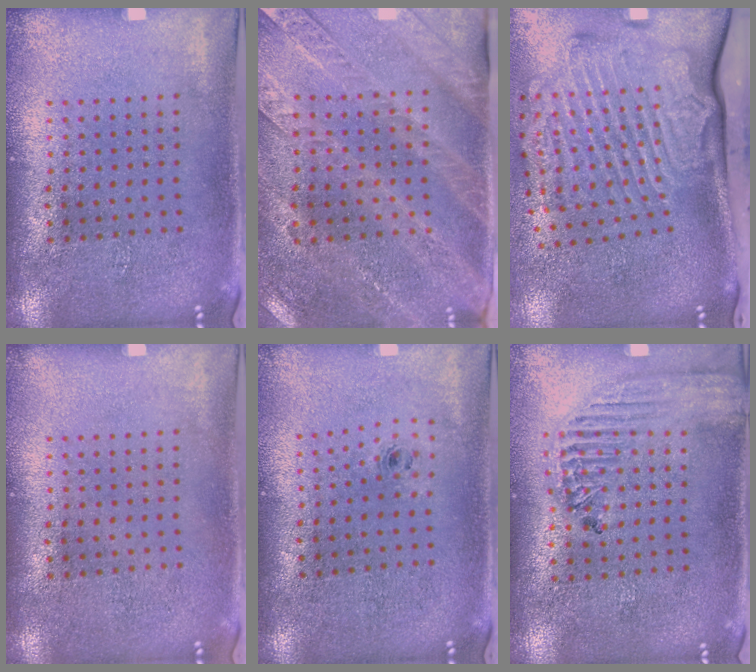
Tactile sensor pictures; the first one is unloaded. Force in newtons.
{"total": 2.9, "press": 2.7, "slide": 1.2}
{"total": 3.3, "press": 2.3, "slide": 2.4}
{"total": 0.0}
{"total": 0.5, "press": 0.2, "slide": 0.5}
{"total": 1.8, "press": 1.6, "slide": 0.7}